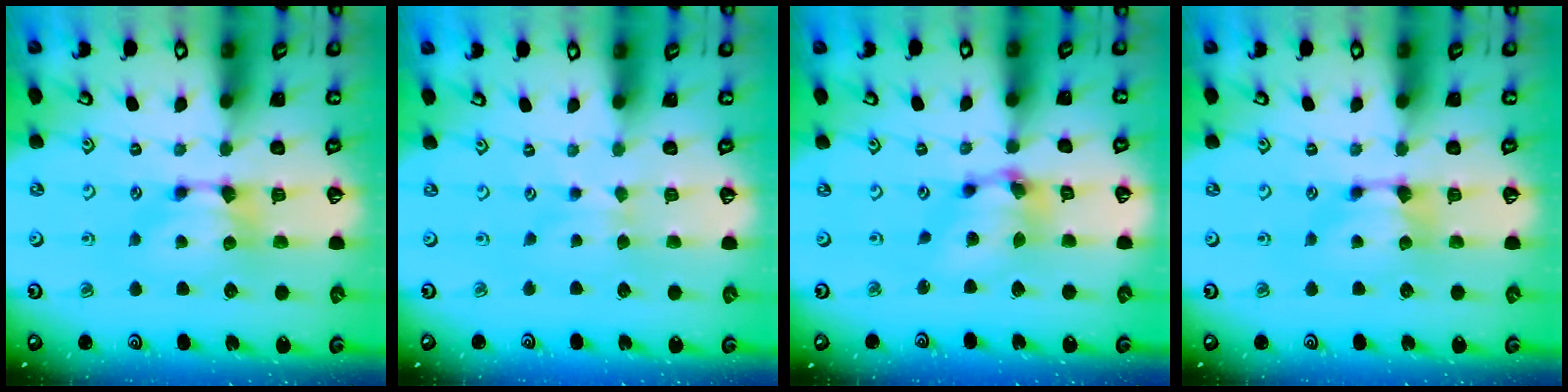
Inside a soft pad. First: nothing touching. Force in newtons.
{"total": 2.1, "press": 2.0, "slide": 0.4}
{"total": 6.5, "press": 6.2, "slide": 2.2}
{"total": 0.0}